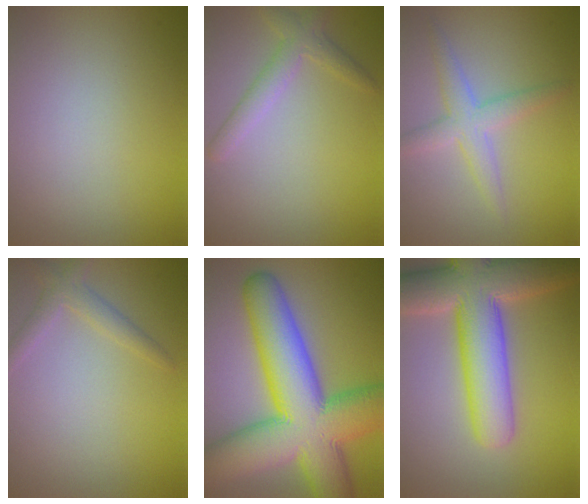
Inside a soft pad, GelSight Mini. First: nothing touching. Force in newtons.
{"total": 2.4, "press": 2.4, "slide": 0.2}
{"total": 3.2, "press": 3.2, "slide": 0.1}
{"total": 2.0, "press": 2.0, "slide": 0.1}
{"total": 15.3, "press": 15.3, "slide": 0.6}
{"total": 10.9, "press": 10.9, "slide": 0.6}